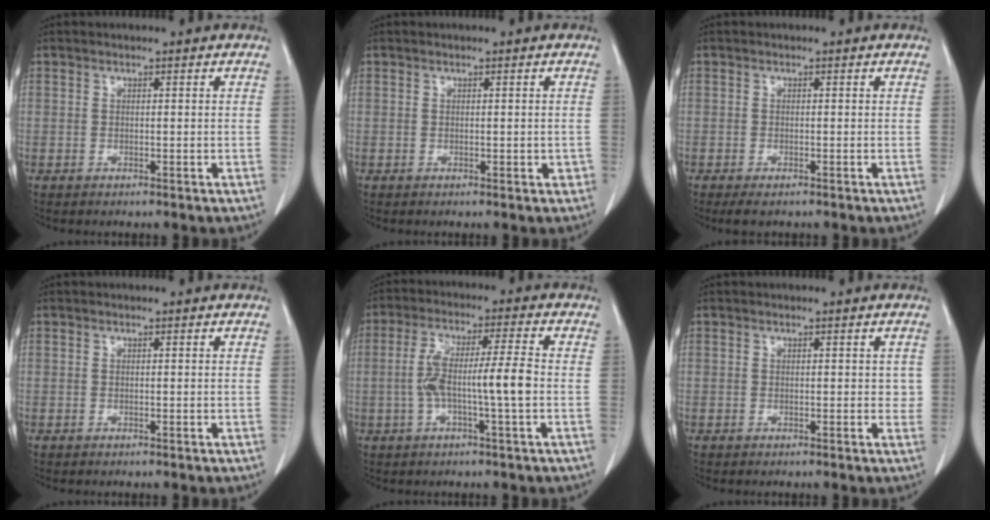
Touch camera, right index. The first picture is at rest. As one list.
[{"total": 1.3, "force": [-0.3, 0.8, 1.0], "torque": [-0.007, 0.004, 0.000]}, {"total": 2.0, "force": [-1.4, 0.6, 1.2], "torque": [-0.025, -0.005, -0.018]}, {"total": 0.0}, {"total": 8.6, "force": [-1.4, 0.3, 8.4], "torque": [-0.167, 0.016, -0.027]}, {"total": 1.0, "force": [0.2, 0.6, 0.7], "torque": [-0.004, 0.003, 0.002]}]